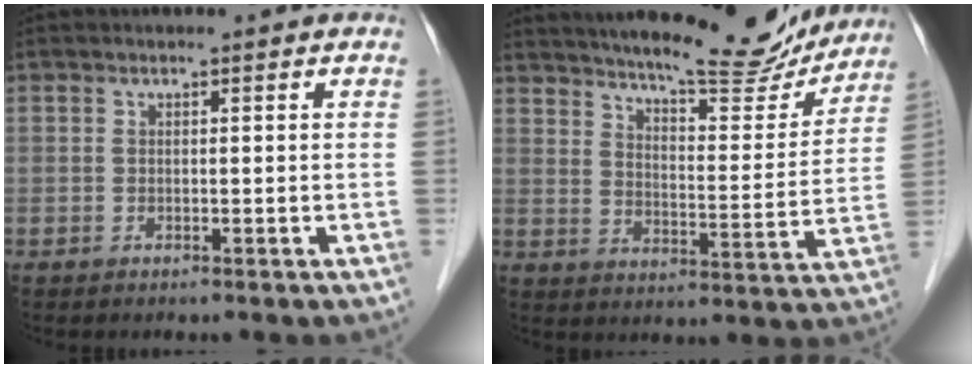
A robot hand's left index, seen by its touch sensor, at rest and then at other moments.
{"total": 20.2, "force": [18.1, 3.5, 8.2], "torque": [-0.119, -0.018, 0.240]}